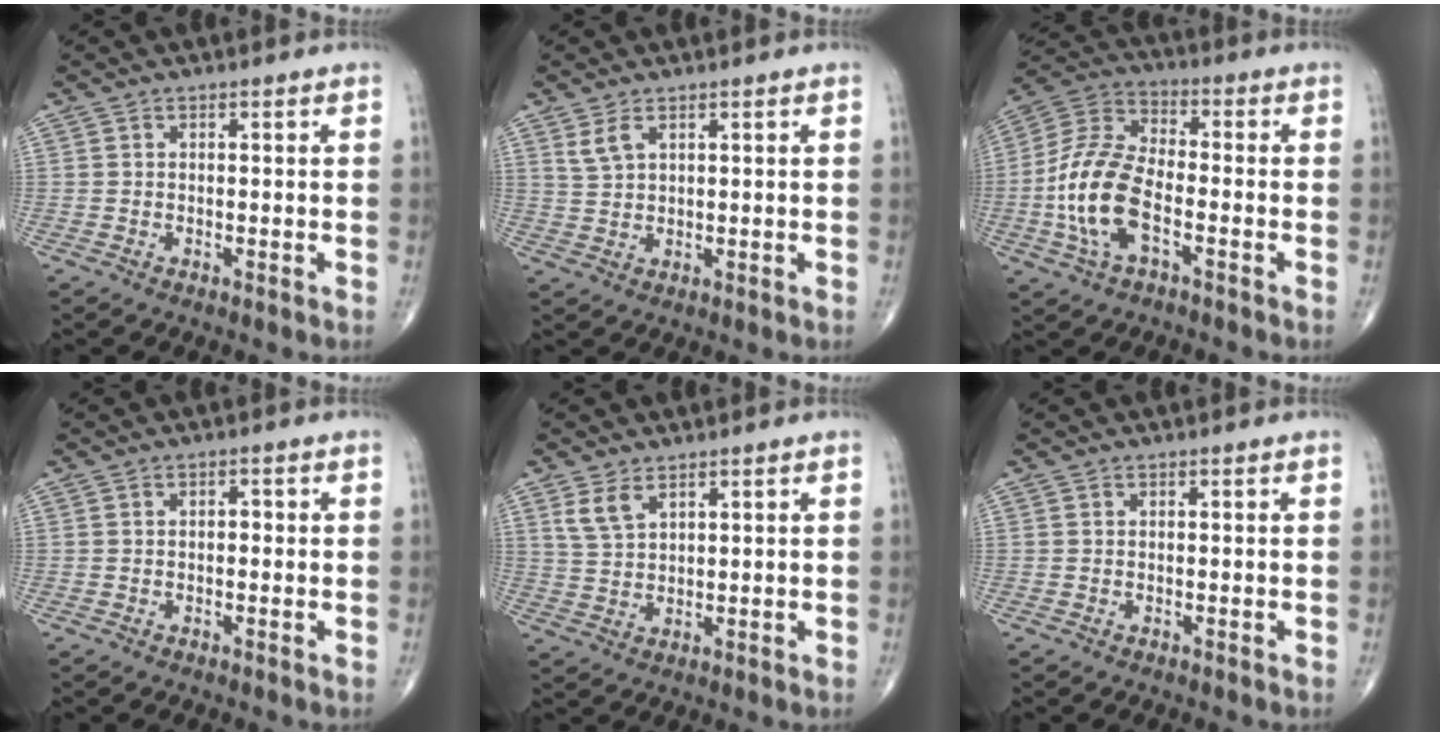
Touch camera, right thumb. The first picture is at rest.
{"total": 3.1, "force": [1.8, 1.4, 2.0], "torque": [-0.042, -0.003, 0.044]}
{"total": 14.3, "force": [-4.0, 7.1, 11.7], "torque": [-0.245, 0.028, -0.081]}
{"total": 1.1, "force": [0.0, 0.7, 0.9], "torque": [-0.008, 0.002, -0.003]}
{"total": 4.3, "force": [2.6, 2.1, 2.6], "torque": [-0.050, -0.010, 0.060]}
{"total": 0.0}